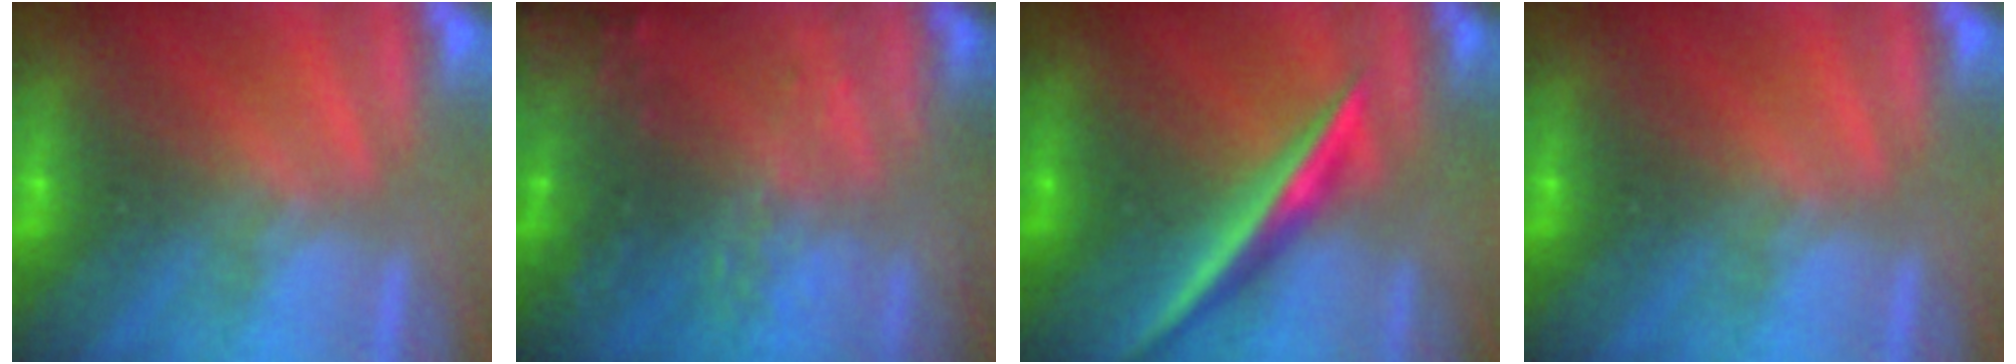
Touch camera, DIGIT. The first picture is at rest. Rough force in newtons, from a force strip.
{"total": 8.2}
{"total": 2.3}
{"total": 0.0}